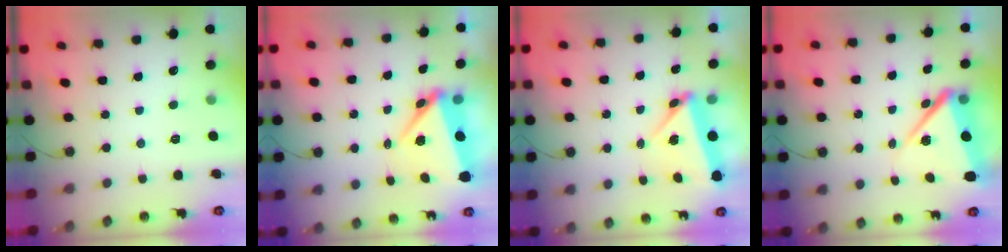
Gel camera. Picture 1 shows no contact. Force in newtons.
{"total": 6.5, "press": 6.3, "slide": 1.6}
{"total": 5.5, "press": 5.5, "slide": 0.3}
{"total": 8.9, "press": 8.8, "slide": 1.2}